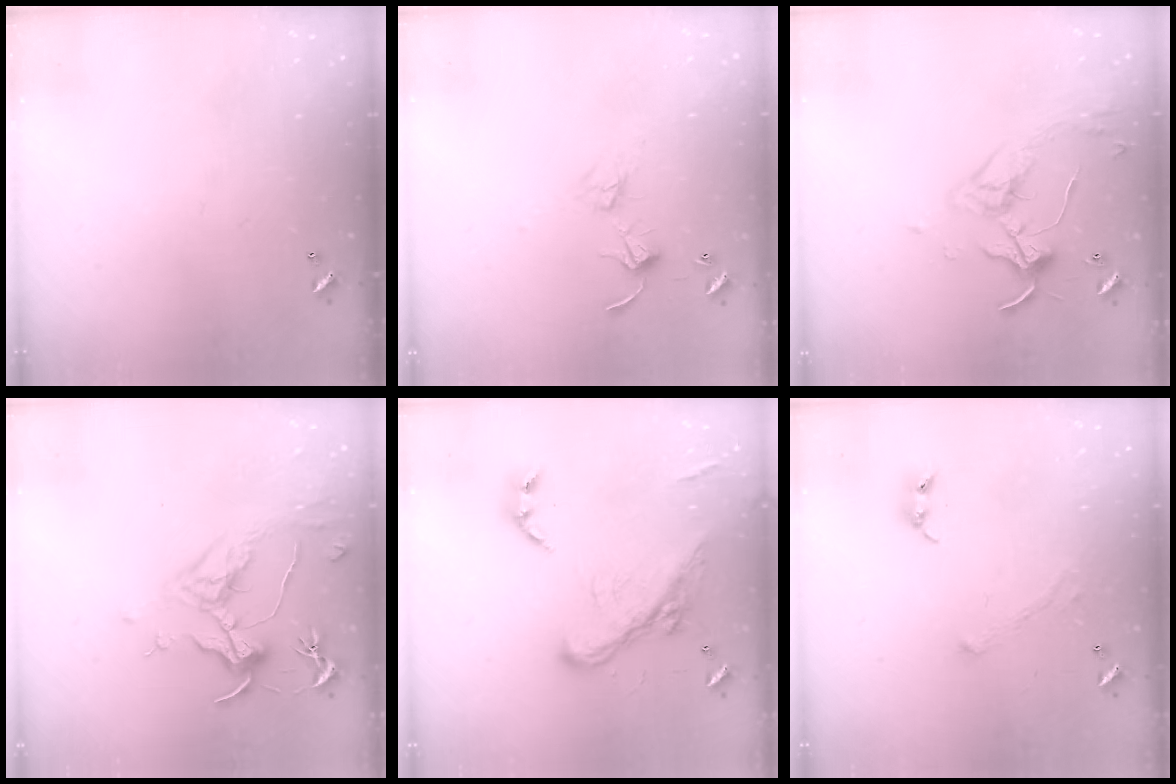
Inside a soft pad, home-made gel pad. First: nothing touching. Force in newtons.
{"total": 3.1, "press": 3.1, "slide": 0.6}
{"total": 3.2, "press": 3.1, "slide": 0.7}
{"total": 1.6, "press": 1.4, "slide": 0.9}
{"total": 8.5, "press": 8.3, "slide": 1.7}
{"total": 0.9, "press": 0.4, "slide": 0.8}